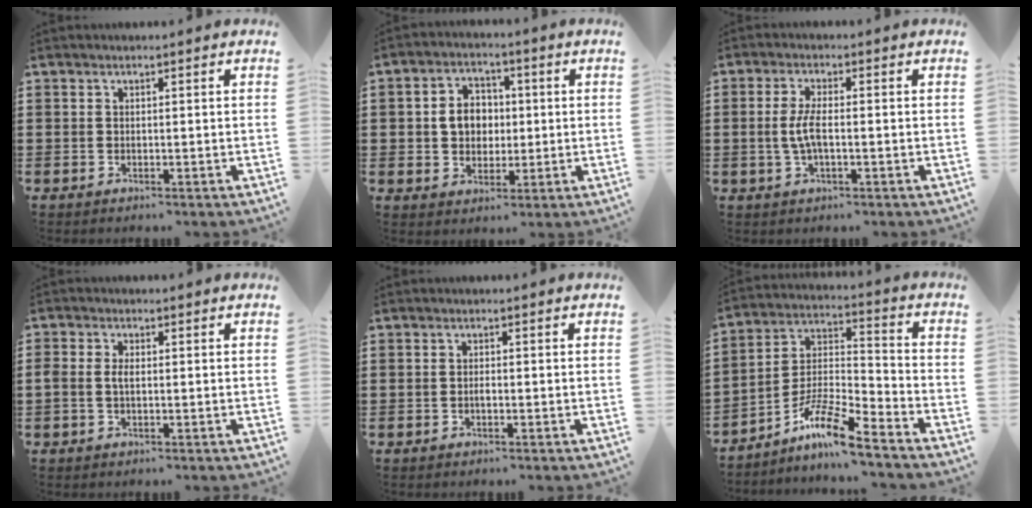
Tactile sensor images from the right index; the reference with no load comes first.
{"total": 5.8, "force": [0.1, 4.8, 3.2], "torque": [-0.069, 0.013, -0.003]}
{"total": 4.1, "force": [-0.5, 1.2, 3.9], "torque": [-0.091, -0.005, -0.018]}
{"total": 2.0, "force": [-0.2, 1.1, 1.7], "torque": [-0.041, 0.001, -0.007]}
{"total": 0.9, "force": [-0.3, 0.3, 0.8], "torque": [-0.017, -0.004, -0.004]}
{"total": 9.5, "force": [-7.8, 0.9, 5.4], "torque": [-0.117, 0.000, -0.154]}